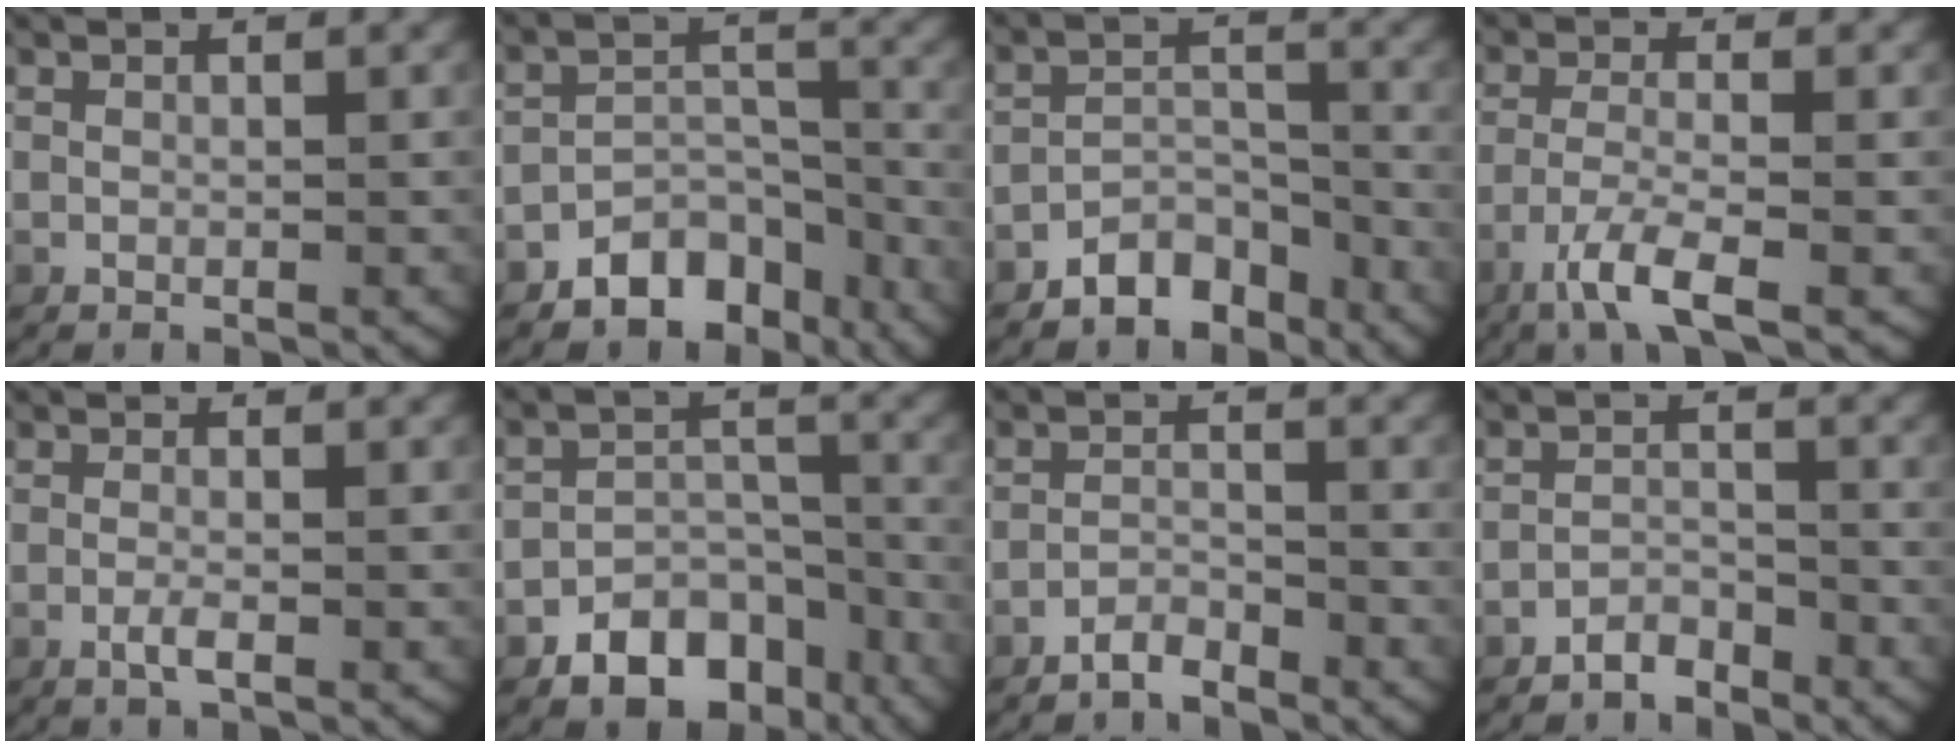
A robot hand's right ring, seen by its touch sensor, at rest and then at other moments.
{"total": 5.9, "force": [-4.3, 3.3, 2.3], "torque": [-0.030, -0.011, -0.070]}
{"total": 4.8, "force": [-3.9, 2.4, 1.5], "torque": [-0.014, -0.008, -0.067]}
{"total": 4.8, "force": [-2.5, 1.1, 3.9], "torque": [-0.091, -0.024, -0.033]}
{"total": 1.6, "force": [-0.8, 0.4, 1.4], "torque": [-0.034, -0.006, -0.014]}
{"total": 7.3, "force": [-5.1, 4.4, 2.9], "torque": [-0.040, -0.015, -0.080]}
{"total": 2.4, "force": [-2.3, 0.7, 0.4], "torque": [-0.011, -0.005, -0.044]}
{"total": 2.7, "force": [-2.5, 1.0, 0.3], "torque": [-0.003, -0.004, -0.048]}